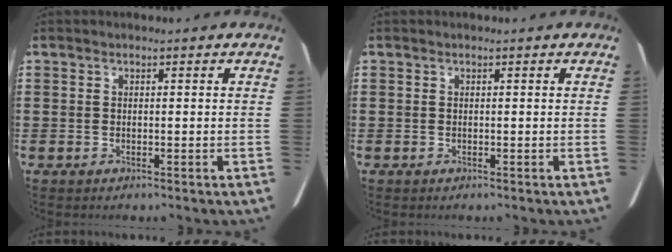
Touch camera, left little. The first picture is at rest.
{"total": 0.0}